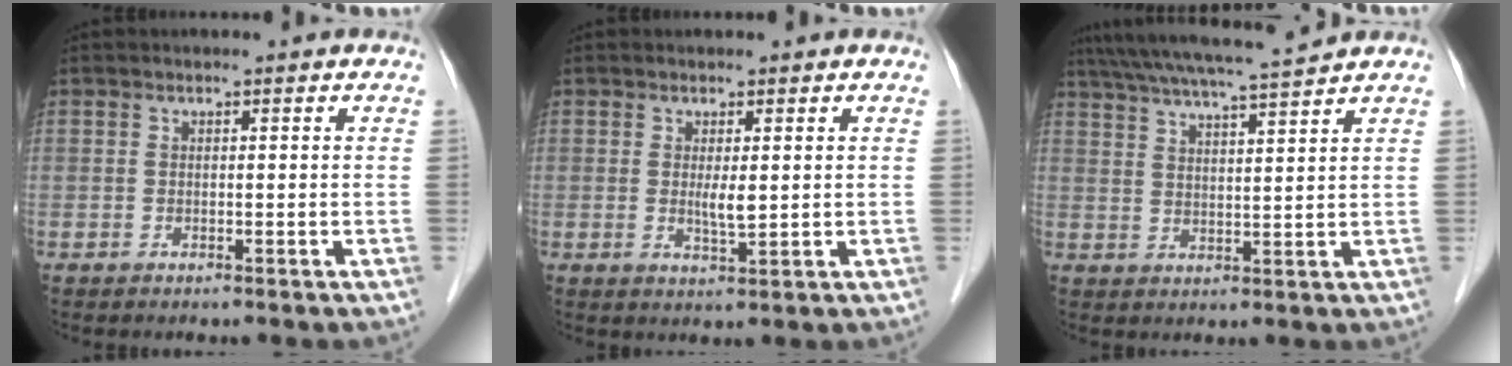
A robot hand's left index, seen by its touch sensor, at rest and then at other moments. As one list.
[{"total": 2.4, "force": [0.3, 0.4, 2.3], "torque": [-0.045, -0.008, 0.010]}, {"total": 11.7, "force": [10.5, -1.1, 4.9], "torque": [-0.089, 0.009, 0.161]}]